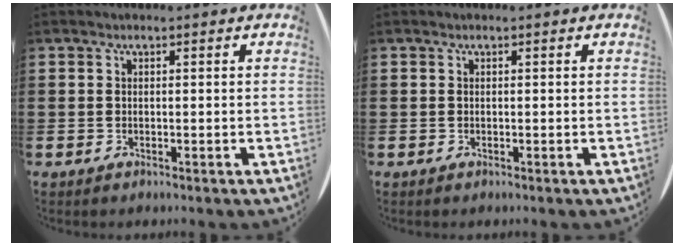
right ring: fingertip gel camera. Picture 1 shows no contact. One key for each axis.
{"total": 0.0}